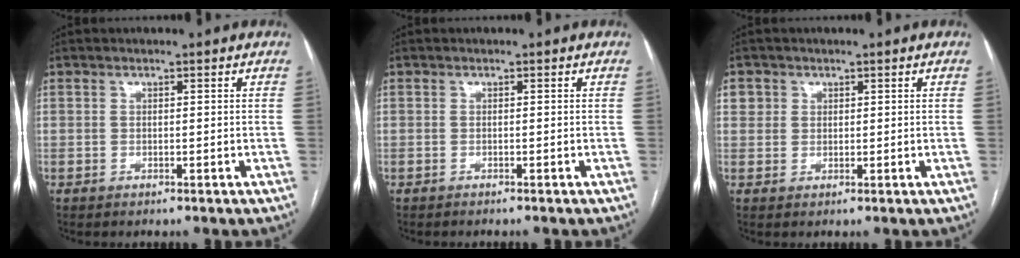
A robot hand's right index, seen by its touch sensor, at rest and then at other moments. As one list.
[{"total": 1.3, "force": [-1.2, 0.2, 0.3], "torque": [-0.003, -0.002, -0.016]}, {"total": 2.5, "force": [1.0, 2.3, 0.1], "torque": [0.014, 0.005, 0.016]}]